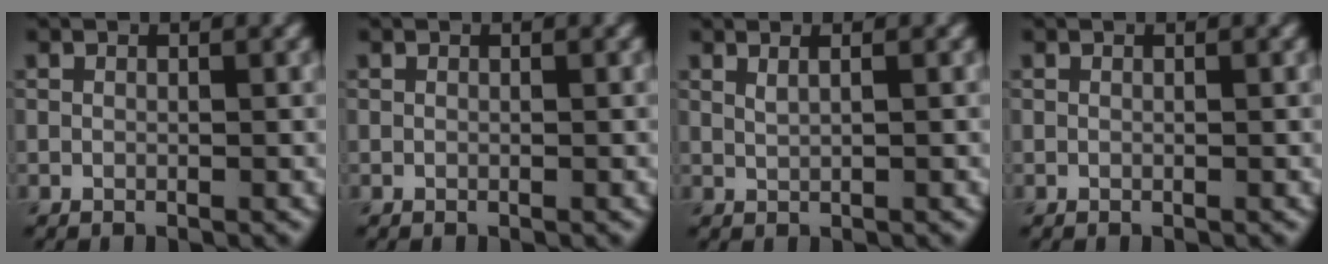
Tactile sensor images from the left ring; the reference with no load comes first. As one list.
[{"total": 0.0}, {"total": 1.7, "force": [1.0, 0.7, 1.2], "torque": [-0.008, -0.004, 0.002]}, {"total": 0.0}]